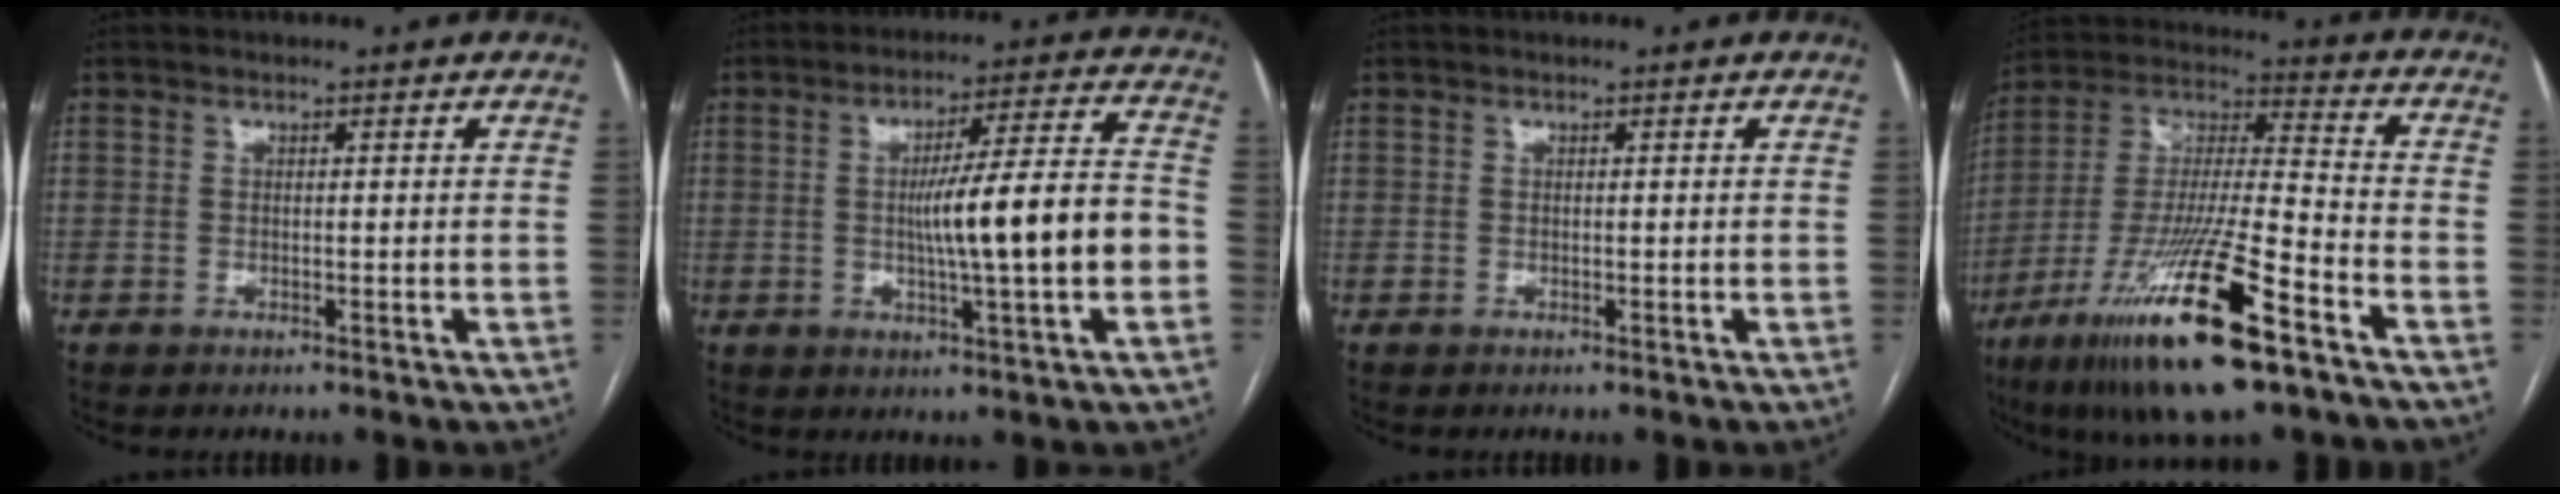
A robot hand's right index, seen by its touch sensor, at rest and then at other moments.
{"total": 13.0, "force": [-1.7, 0.3, 12.9], "torque": [-0.205, 0.012, -0.026]}
{"total": 0.0}
{"total": 21.6, "force": [-12.2, 2.2, 17.6], "torque": [-0.348, -0.042, -0.221]}